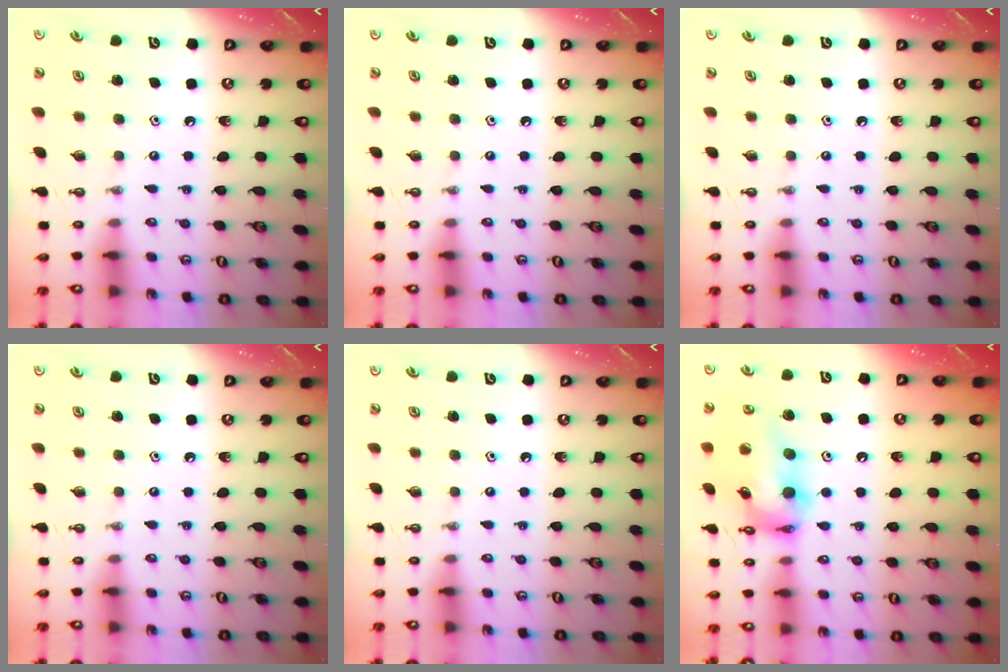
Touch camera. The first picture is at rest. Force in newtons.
{"total": 0.0}
{"total": 0.0}
{"total": 0.0}
{"total": 0.0}
{"total": 16.9, "press": 16.5, "slide": 3.9}